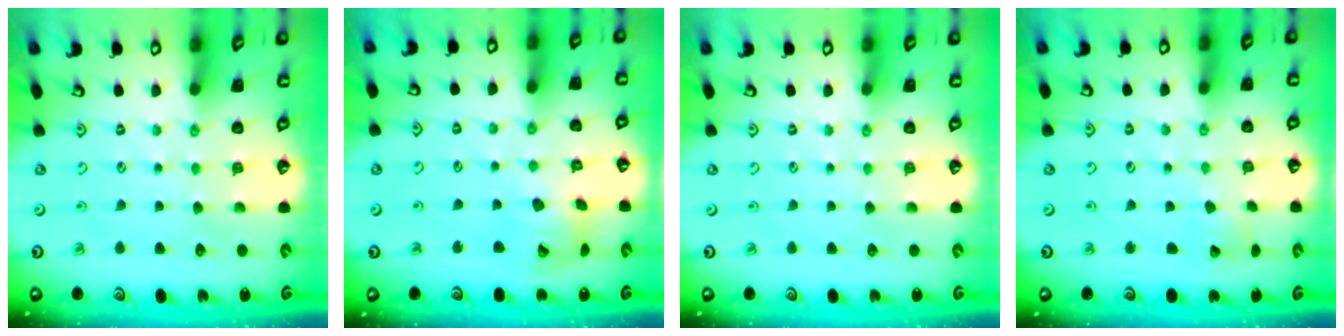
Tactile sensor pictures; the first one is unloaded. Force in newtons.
{"total": 13.0, "press": 12.9, "slide": 1.7}
{"total": 0.0}
{"total": 2.8, "press": 2.8, "slide": 0.0}